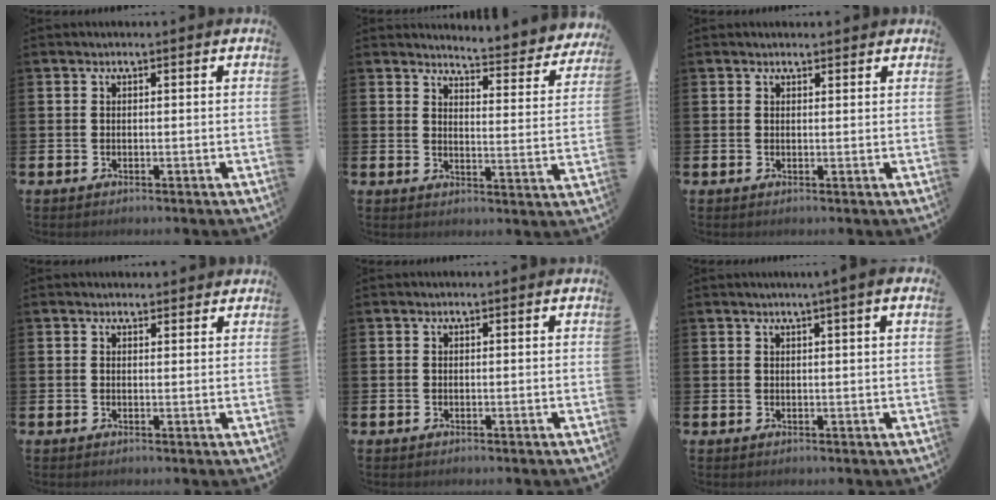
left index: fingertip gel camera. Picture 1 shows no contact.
{"total": 4.5, "force": [4.5, 0.2, 0.7], "torque": [-0.018, -0.046, 0.070]}
{"total": 1.2, "force": [1.1, 0.5, 0.2], "torque": [0.002, 0.003, 0.019]}
{"total": 1.7, "force": [1.5, 0.7, 0.2], "torque": [0.002, -0.001, 0.027]}
{"total": 0.0}
{"total": 1.9, "force": [1.3, -0.5, 1.2], "torque": [-0.017, -0.004, 0.021]}